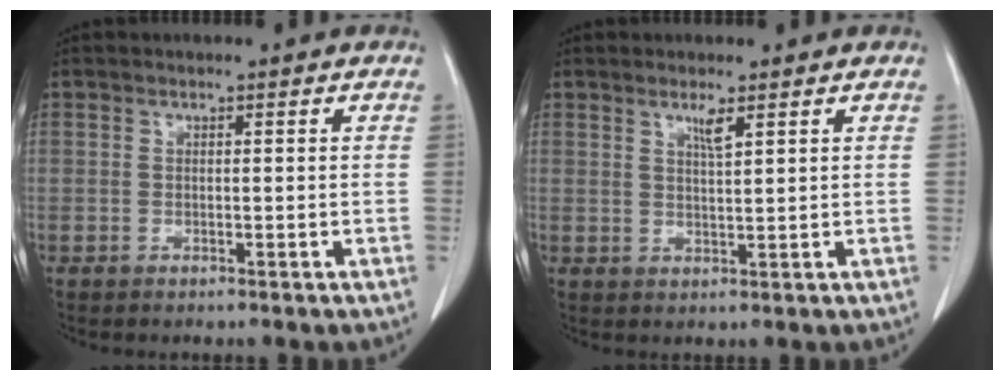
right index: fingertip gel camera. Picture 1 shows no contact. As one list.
[{"total": 2.1, "force": [1.3, -0.1, 1.7], "torque": [-0.035, -0.005, 0.025]}]